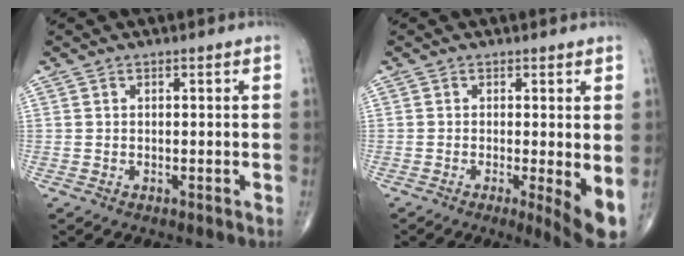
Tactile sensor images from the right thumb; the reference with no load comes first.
{"total": 5.8, "force": [-0.7, 1.3, 5.6], "torque": [-0.083, -0.017, -0.014]}